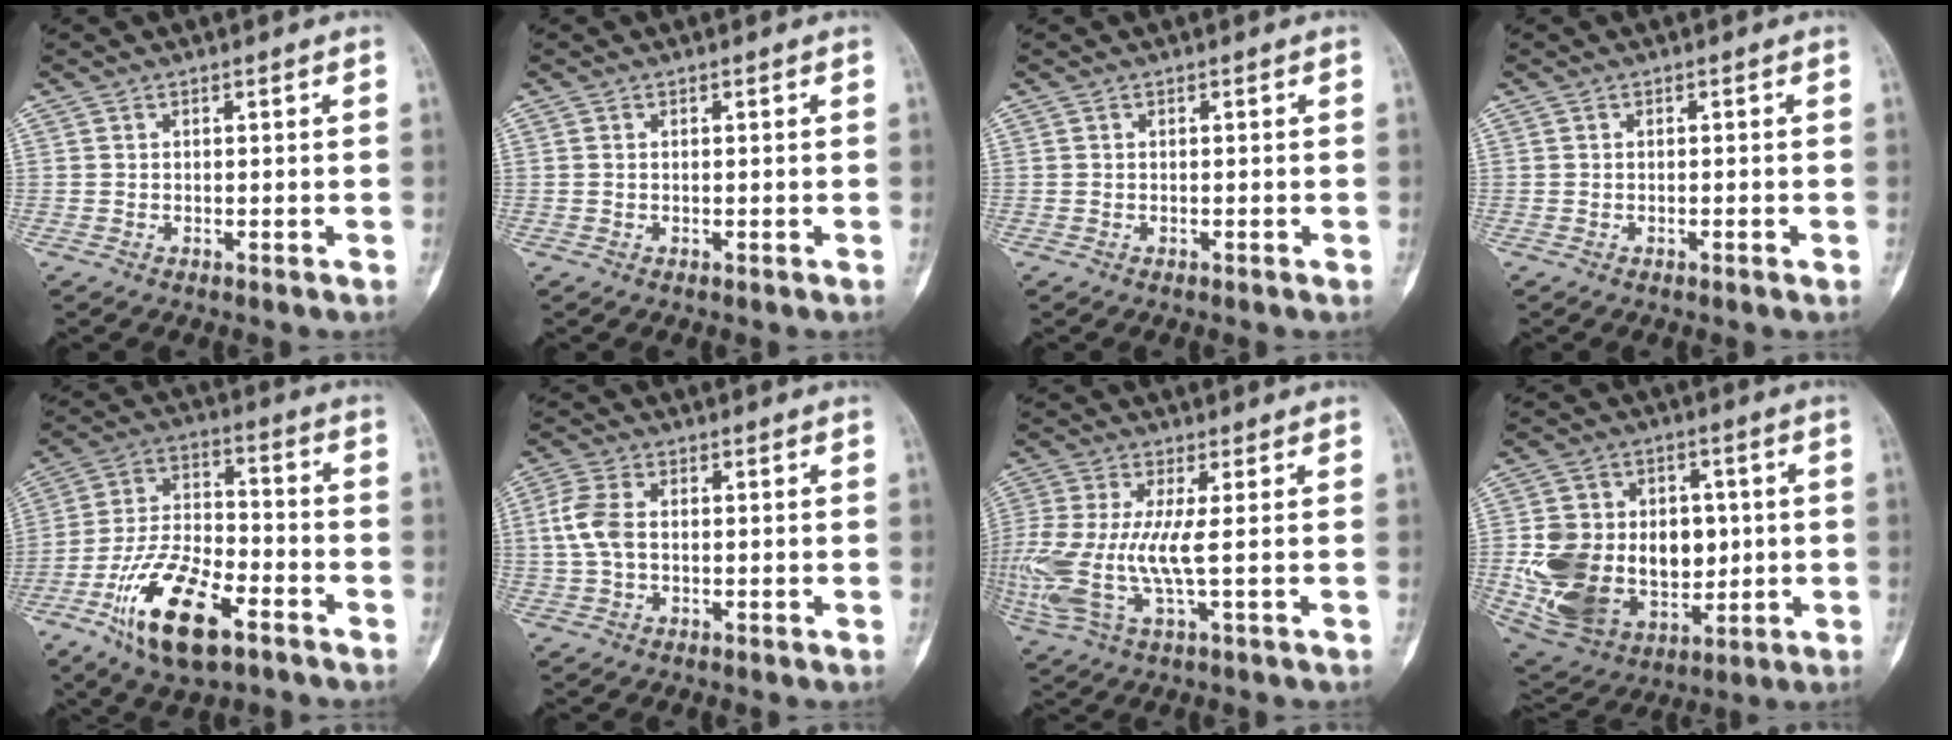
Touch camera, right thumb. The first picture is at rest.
{"total": 0.0}
{"total": 0.0}
{"total": 0.7, "force": [-0.3, 0.1, 0.6], "torque": [-0.012, 0.002, -0.003]}
{"total": 17.3, "force": [-9.0, 7.4, 12.9], "torque": [-0.234, 0.047, -0.161]}
{"total": 6.1, "force": [0.3, 3.8, 4.8], "torque": [-0.117, 0.010, 0.002]}
{"total": 13.8, "force": [-0.9, 4.0, 13.2], "torque": [-0.345, -0.012, -0.016]}
{"total": 22.2, "force": [-0.7, 16.5, 14.8], "torque": [-0.241, 0.004, 0.021]}